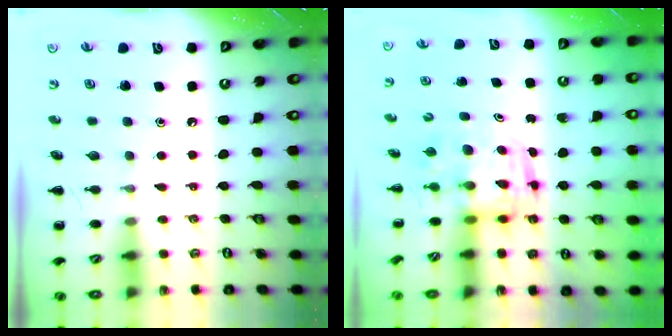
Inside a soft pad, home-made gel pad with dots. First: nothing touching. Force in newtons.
{"total": 3.2, "press": 3.2, "slide": 0.7}